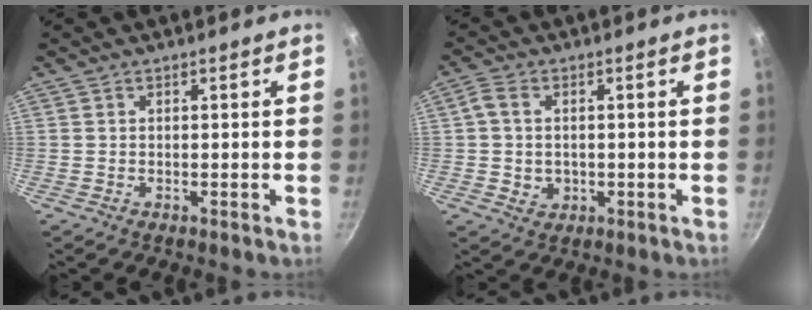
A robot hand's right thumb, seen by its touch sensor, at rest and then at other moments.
{"total": 5.2, "force": [0.2, 4.1, 3.3], "torque": [-0.064, 0.003, 0.002]}